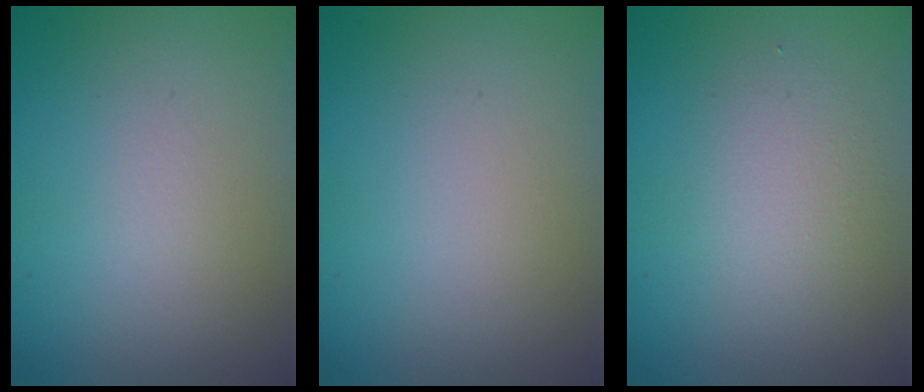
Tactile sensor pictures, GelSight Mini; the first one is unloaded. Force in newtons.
{"total": 0.0}
{"total": 2.0, "press": 2.0, "slide": 0.1}